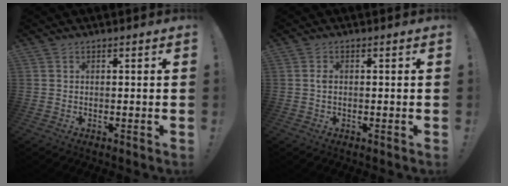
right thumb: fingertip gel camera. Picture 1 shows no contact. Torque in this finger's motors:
{"motor_torque": [0.00, 0.24, 0.31, -0.10, 0.01]}